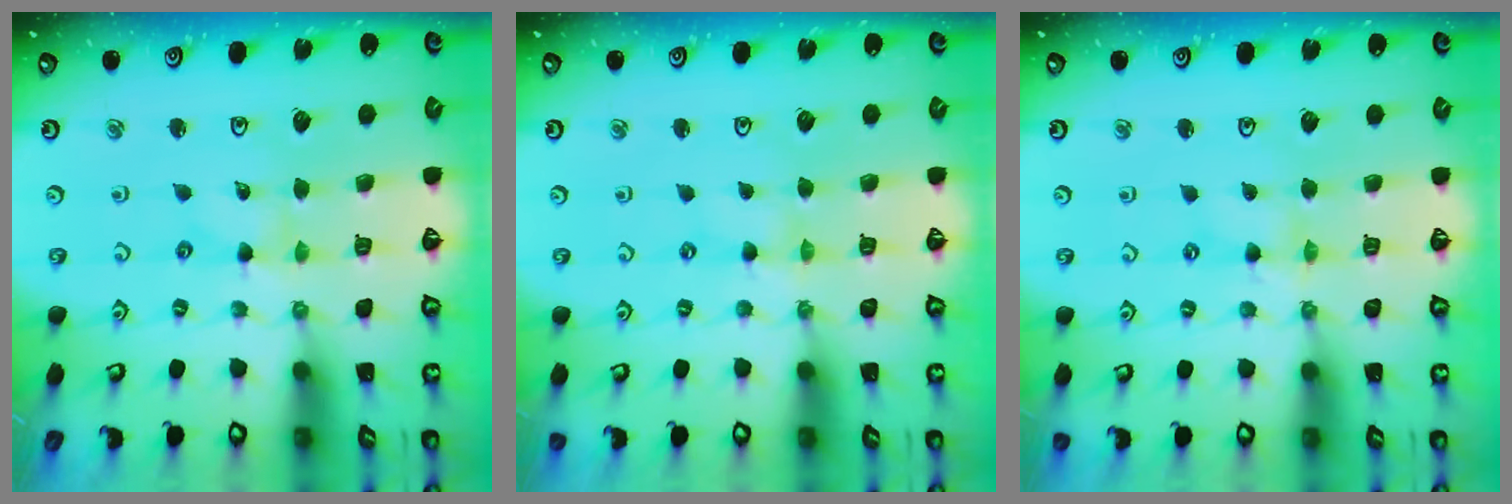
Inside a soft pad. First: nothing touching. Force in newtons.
{"total": 0.0}
{"total": 1.0, "press": 1.0, "slide": 0.2}